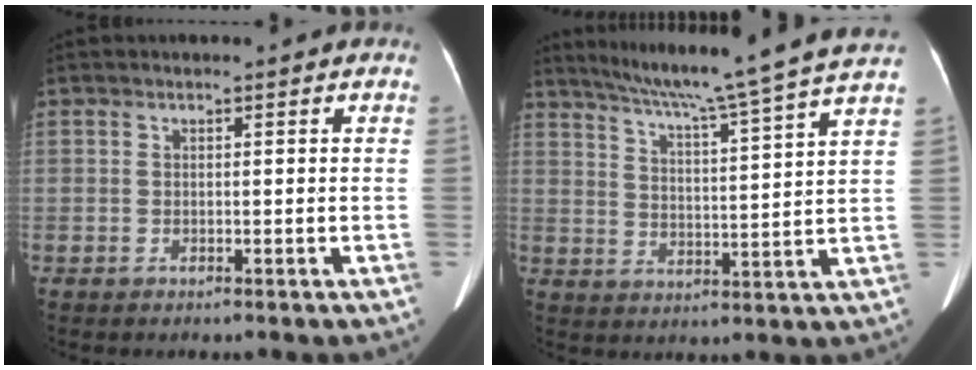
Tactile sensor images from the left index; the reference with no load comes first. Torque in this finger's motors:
{"motor_torque": [-0.56, -0.66, 0.00, 0.06]}